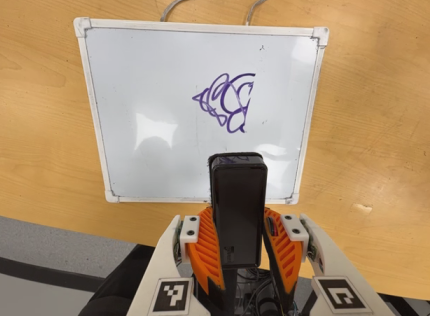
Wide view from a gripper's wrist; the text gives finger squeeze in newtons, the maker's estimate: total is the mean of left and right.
{"total": 9.5, "left": 8.2, "right": 10.9}